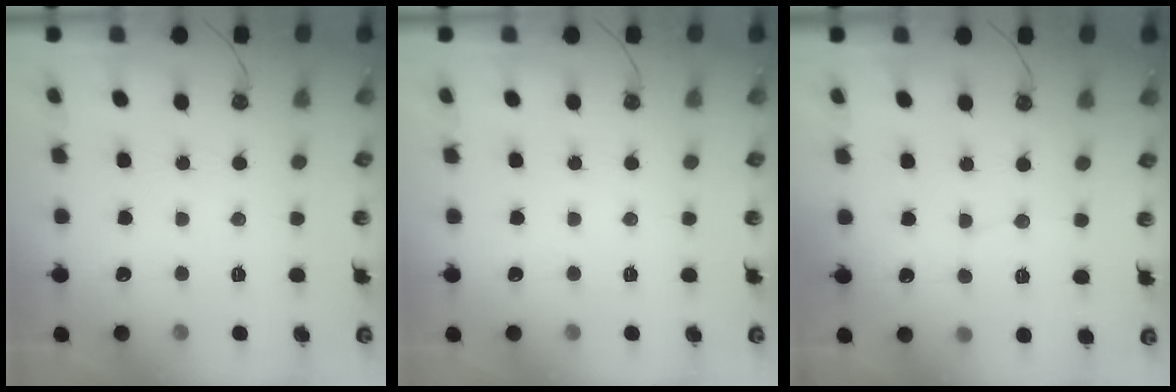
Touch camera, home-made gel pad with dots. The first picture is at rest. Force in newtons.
{"total": 0.0}
{"total": 2.9, "press": 2.9, "slide": 0.3}